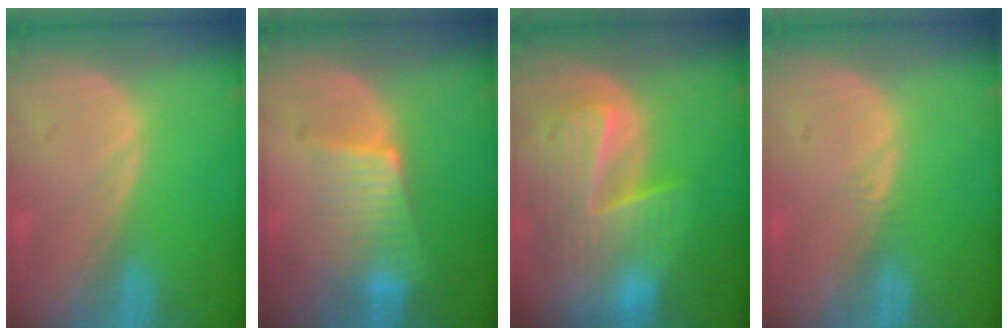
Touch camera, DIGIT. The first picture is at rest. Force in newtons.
{"total": 6.6, "press": 5.9, "slide": 2.9}
{"total": 10.3, "press": 8.9, "slide": 5.1}
{"total": 0.5, "press": 0.5, "slide": 0.2}